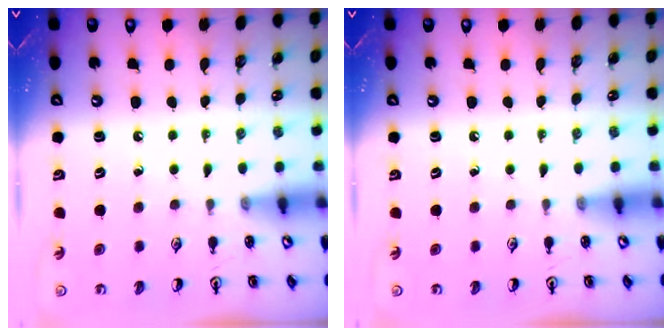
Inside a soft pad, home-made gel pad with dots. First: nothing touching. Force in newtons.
{"total": 0.0}